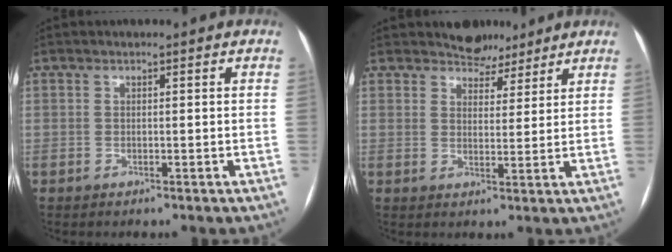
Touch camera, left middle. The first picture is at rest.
{"total": 4.6, "force": [4.1, 2.3, 0.2], "torque": [-0.001, 0.000, 0.059]}